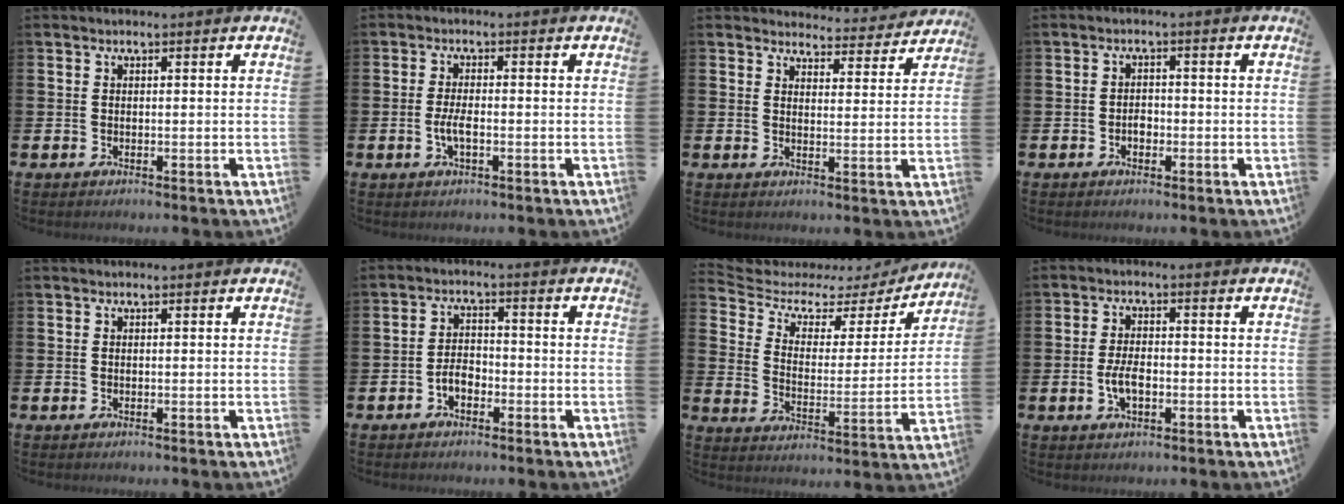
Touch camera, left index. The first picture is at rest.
{"total": 2.7, "force": [-0.8, 0.9, 2.4], "torque": [-0.043, 0.002, -0.015]}
{"total": 3.8, "force": [3.7, 0.8, 0.1], "torque": [-0.003, -0.031, 0.062]}
{"total": 1.6, "force": [-0.6, 1.2, 0.8], "torque": [-0.017, 0.002, -0.014]}
{"total": 0.0}
{"total": 2.7, "force": [-1.7, 1.6, 1.4], "torque": [-0.029, 0.007, -0.035]}
{"total": 5.6, "force": [4.5, 3.0, 1.7], "torque": [-0.066, -0.032, 0.069]}
{"total": 3.9, "force": [-0.9, 1.9, 3.2], "torque": [-0.057, -0.002, -0.019]}